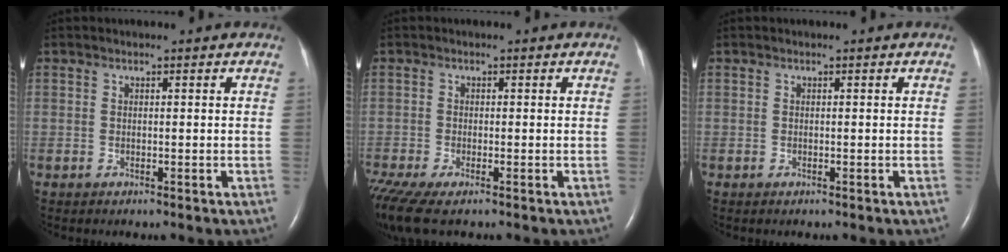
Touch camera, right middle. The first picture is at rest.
{"total": 6.1, "force": [-4.3, 1.4, 4.1], "torque": [-0.085, -0.013, -0.081]}
{"total": 0.0}